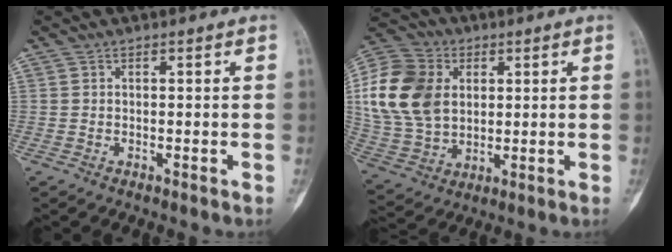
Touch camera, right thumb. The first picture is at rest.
{"total": 18.0, "force": [3.4, 13.4, 11.6], "torque": [-0.220, 0.001, 0.067]}